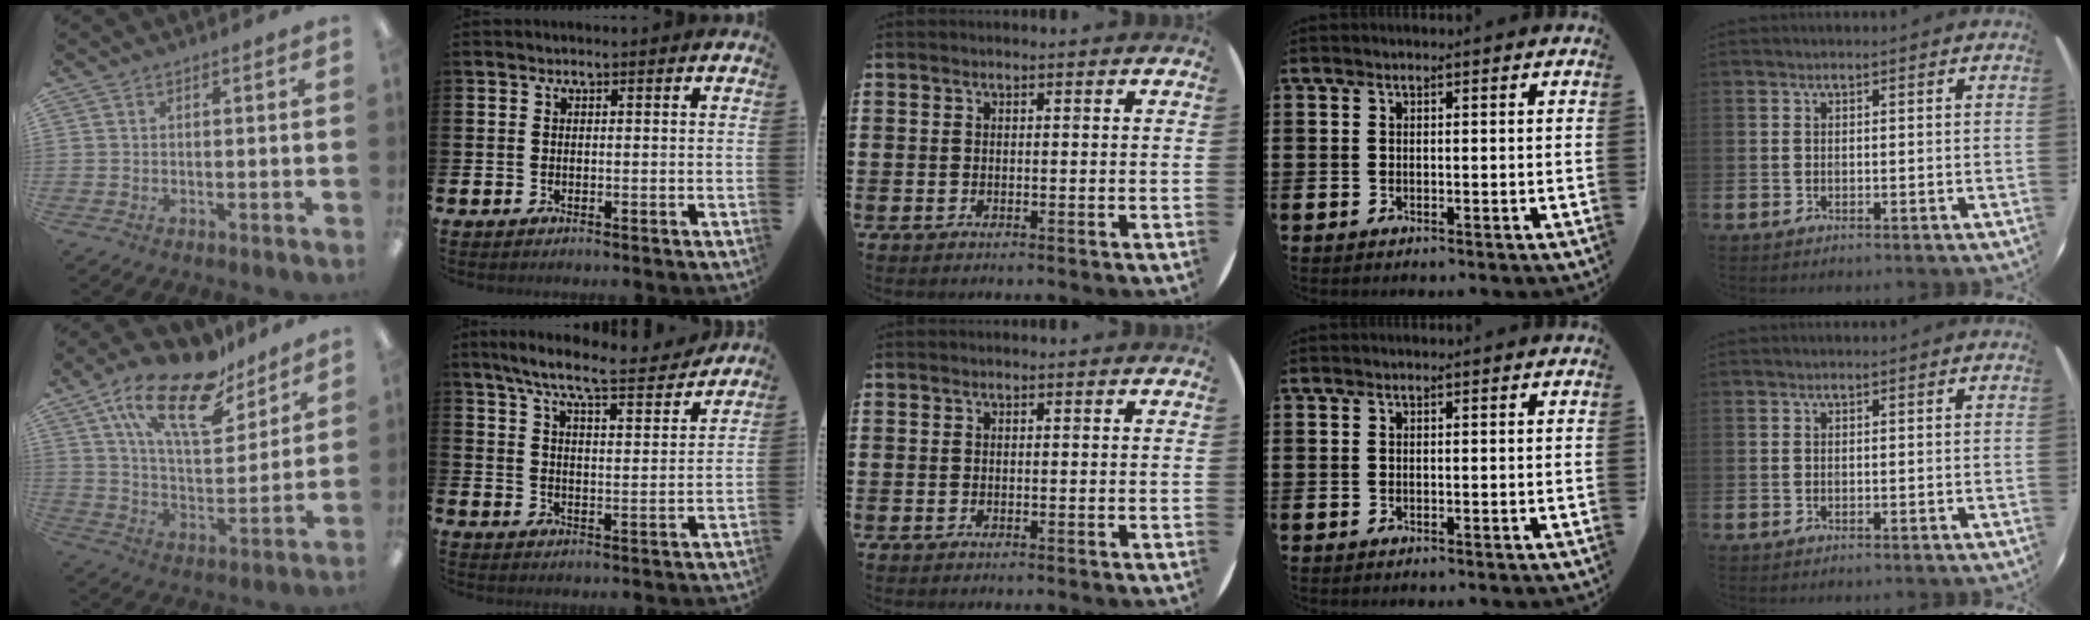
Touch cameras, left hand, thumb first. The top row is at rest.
{"thumb": {"total": 21.3, "force": [14.0, 8.8, 13.5], "torque": [-0.233, -0.068, 0.241]}, "index": {"total": 8.0, "force": [7.2, 0.4, 3.6], "torque": [-0.088, -0.048, 0.121]}}